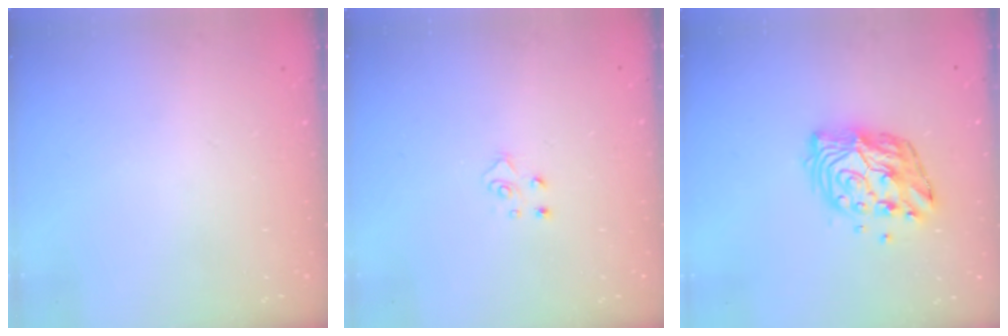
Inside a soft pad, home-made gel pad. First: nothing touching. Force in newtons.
{"total": 4.8, "press": 4.8, "slide": 0.5}
{"total": 11.7, "press": 11.7, "slide": 1.1}